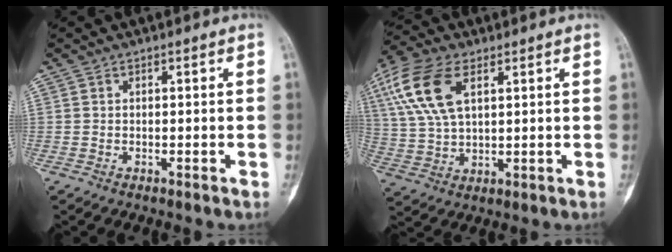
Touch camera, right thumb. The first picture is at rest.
{"total": 13.7, "force": [5.3, 7.1, 10.4], "torque": [-0.224, 0.001, 0.105]}